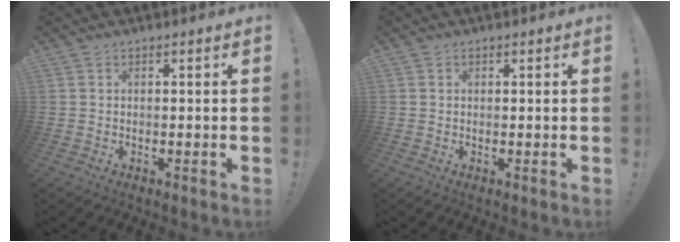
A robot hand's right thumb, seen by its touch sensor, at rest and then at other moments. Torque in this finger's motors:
{"motor_torque": [0.17, 0.00, 0.03, -0.15, 0.01]}